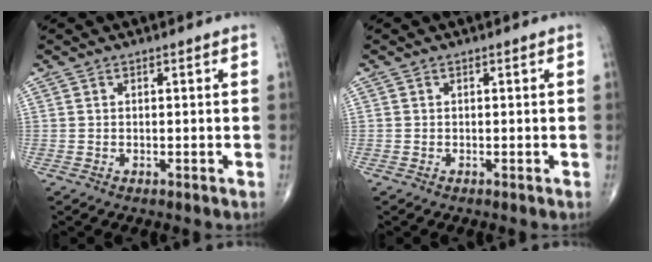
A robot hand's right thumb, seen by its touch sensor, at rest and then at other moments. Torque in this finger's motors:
{"motor_torque": [0.02, -0.16, -0.17, -0.11, -0.02]}